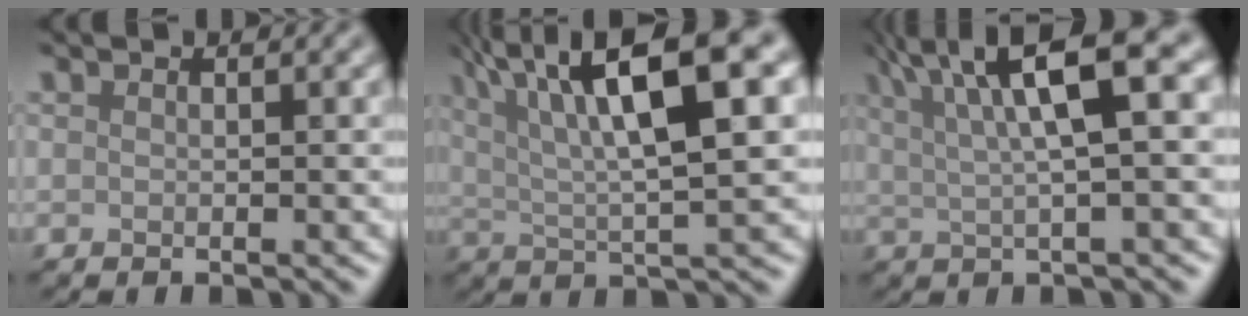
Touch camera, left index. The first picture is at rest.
{"total": 12.1, "force": [5.0, 2.7, 10.6], "torque": [-0.170, 0.022, 0.084]}
{"total": 9.1, "force": [3.8, 2.3, 7.9], "torque": [-0.120, 0.026, 0.061]}